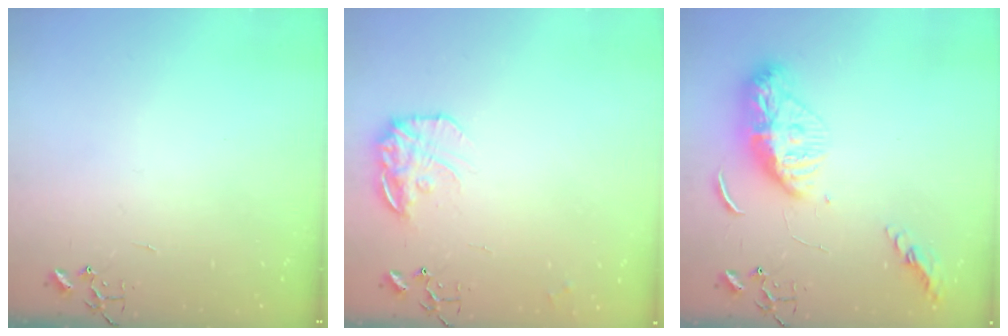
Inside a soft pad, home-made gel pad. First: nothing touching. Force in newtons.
{"total": 13.7, "press": 13.7, "slide": 0.9}
{"total": 13.0, "press": 13.0, "slide": 1.2}